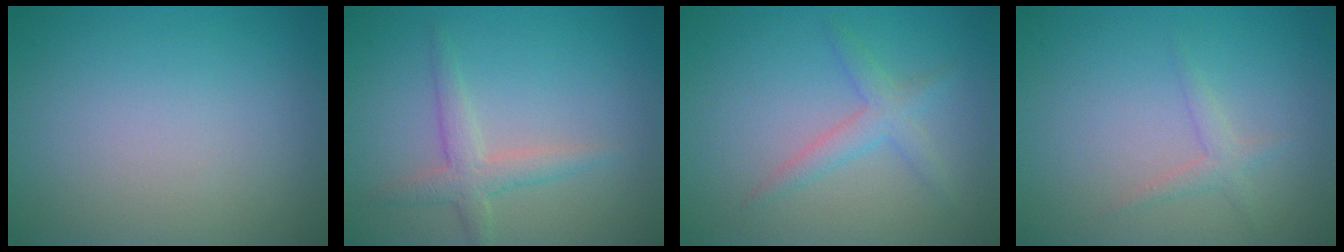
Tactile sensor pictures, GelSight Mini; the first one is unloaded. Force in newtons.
{"total": 2.6, "press": 2.6, "slide": 0.1}
{"total": 2.2, "press": 2.2, "slide": 0.1}
{"total": 1.2, "press": 1.2, "slide": 0.0}